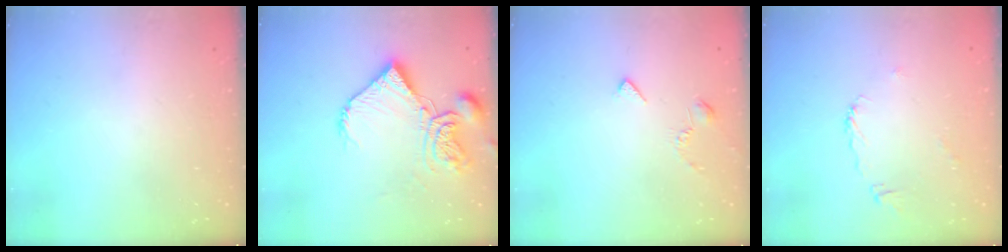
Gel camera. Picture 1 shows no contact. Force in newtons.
{"total": 12.2, "press": 12.1, "slide": 1.5}
{"total": 3.0, "press": 2.9, "slide": 0.7}
{"total": 4.6, "press": 4.6, "slide": 0.4}